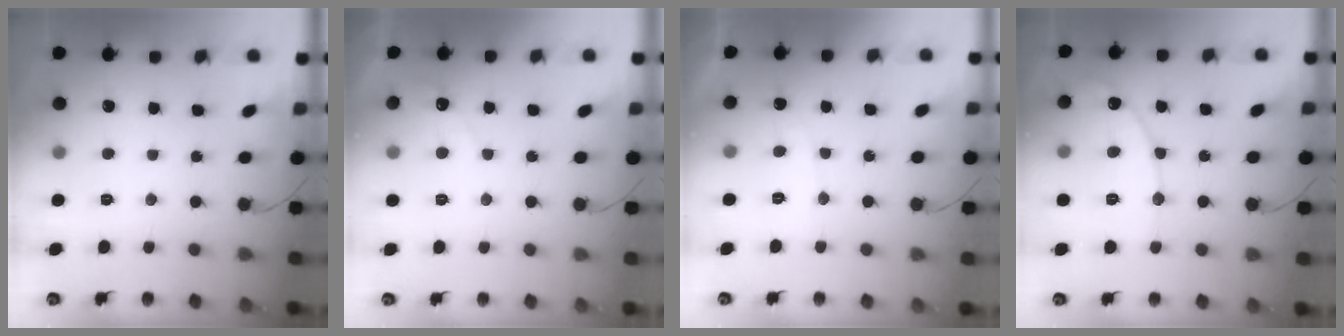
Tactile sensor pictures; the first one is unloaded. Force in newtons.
{"total": 4.6, "press": 4.6, "slide": 0.3}
{"total": 5.4, "press": 5.4, "slide": 0.4}
{"total": 11.4, "press": 11.3, "slide": 1.0}